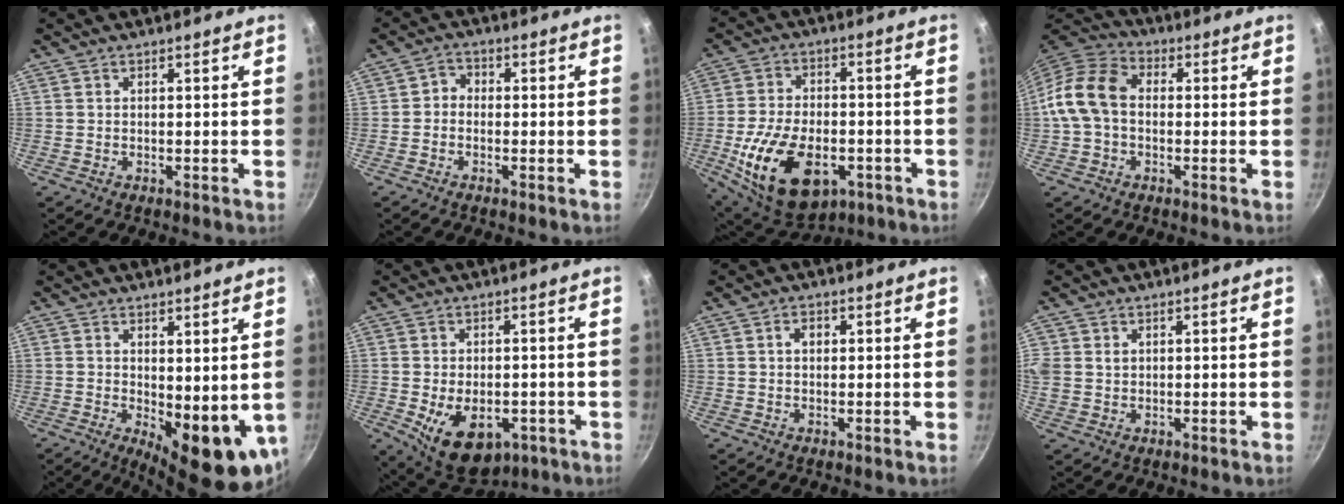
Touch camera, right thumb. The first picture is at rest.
{"total": 2.6, "force": [-0.7, 2.2, 1.2], "torque": [-0.011, 0.013, -0.023]}
{"total": 19.5, "force": [-6.3, 11.6, 14.4], "torque": [-0.239, 0.011, -0.094]}
{"total": 11.2, "force": [-0.3, 8.1, 7.7], "torque": [-0.130, 0.032, -0.024]}
{"total": 10.9, "force": [-0.2, 4.6, 9.9], "torque": [-0.110, -0.020, 0.009]}
{"total": 12.3, "force": [-4.0, 7.7, 8.8], "torque": [-0.108, -0.003, -0.041]}
{"total": 2.3, "force": [0.5, 1.7, 1.5], "torque": [-0.014, 0.005, 0.006]}
{"total": 4.9, "force": [1.0, 4.2, 2.3], "torque": [-0.044, 0.006, 0.021]}